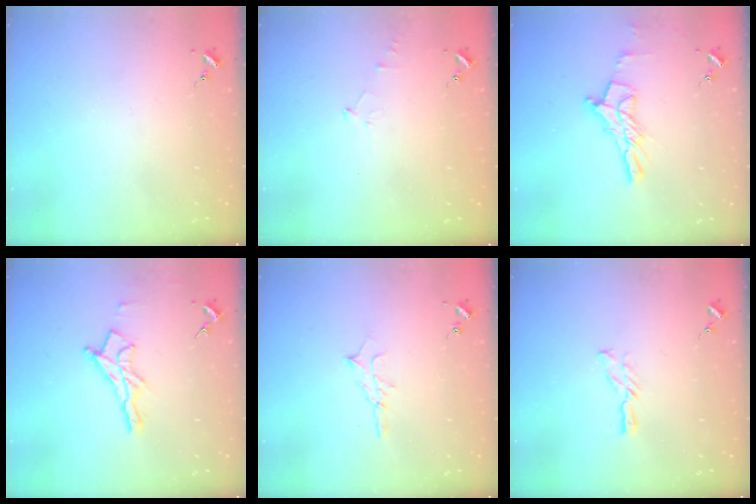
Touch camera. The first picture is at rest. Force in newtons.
{"total": 4.1, "press": 4.1, "slide": 0.5}
{"total": 11.4, "press": 11.4, "slide": 0.9}
{"total": 11.7, "press": 11.7, "slide": 0.8}
{"total": 6.1, "press": 6.1, "slide": 0.6}
{"total": 5.8, "press": 5.8, "slide": 0.4}